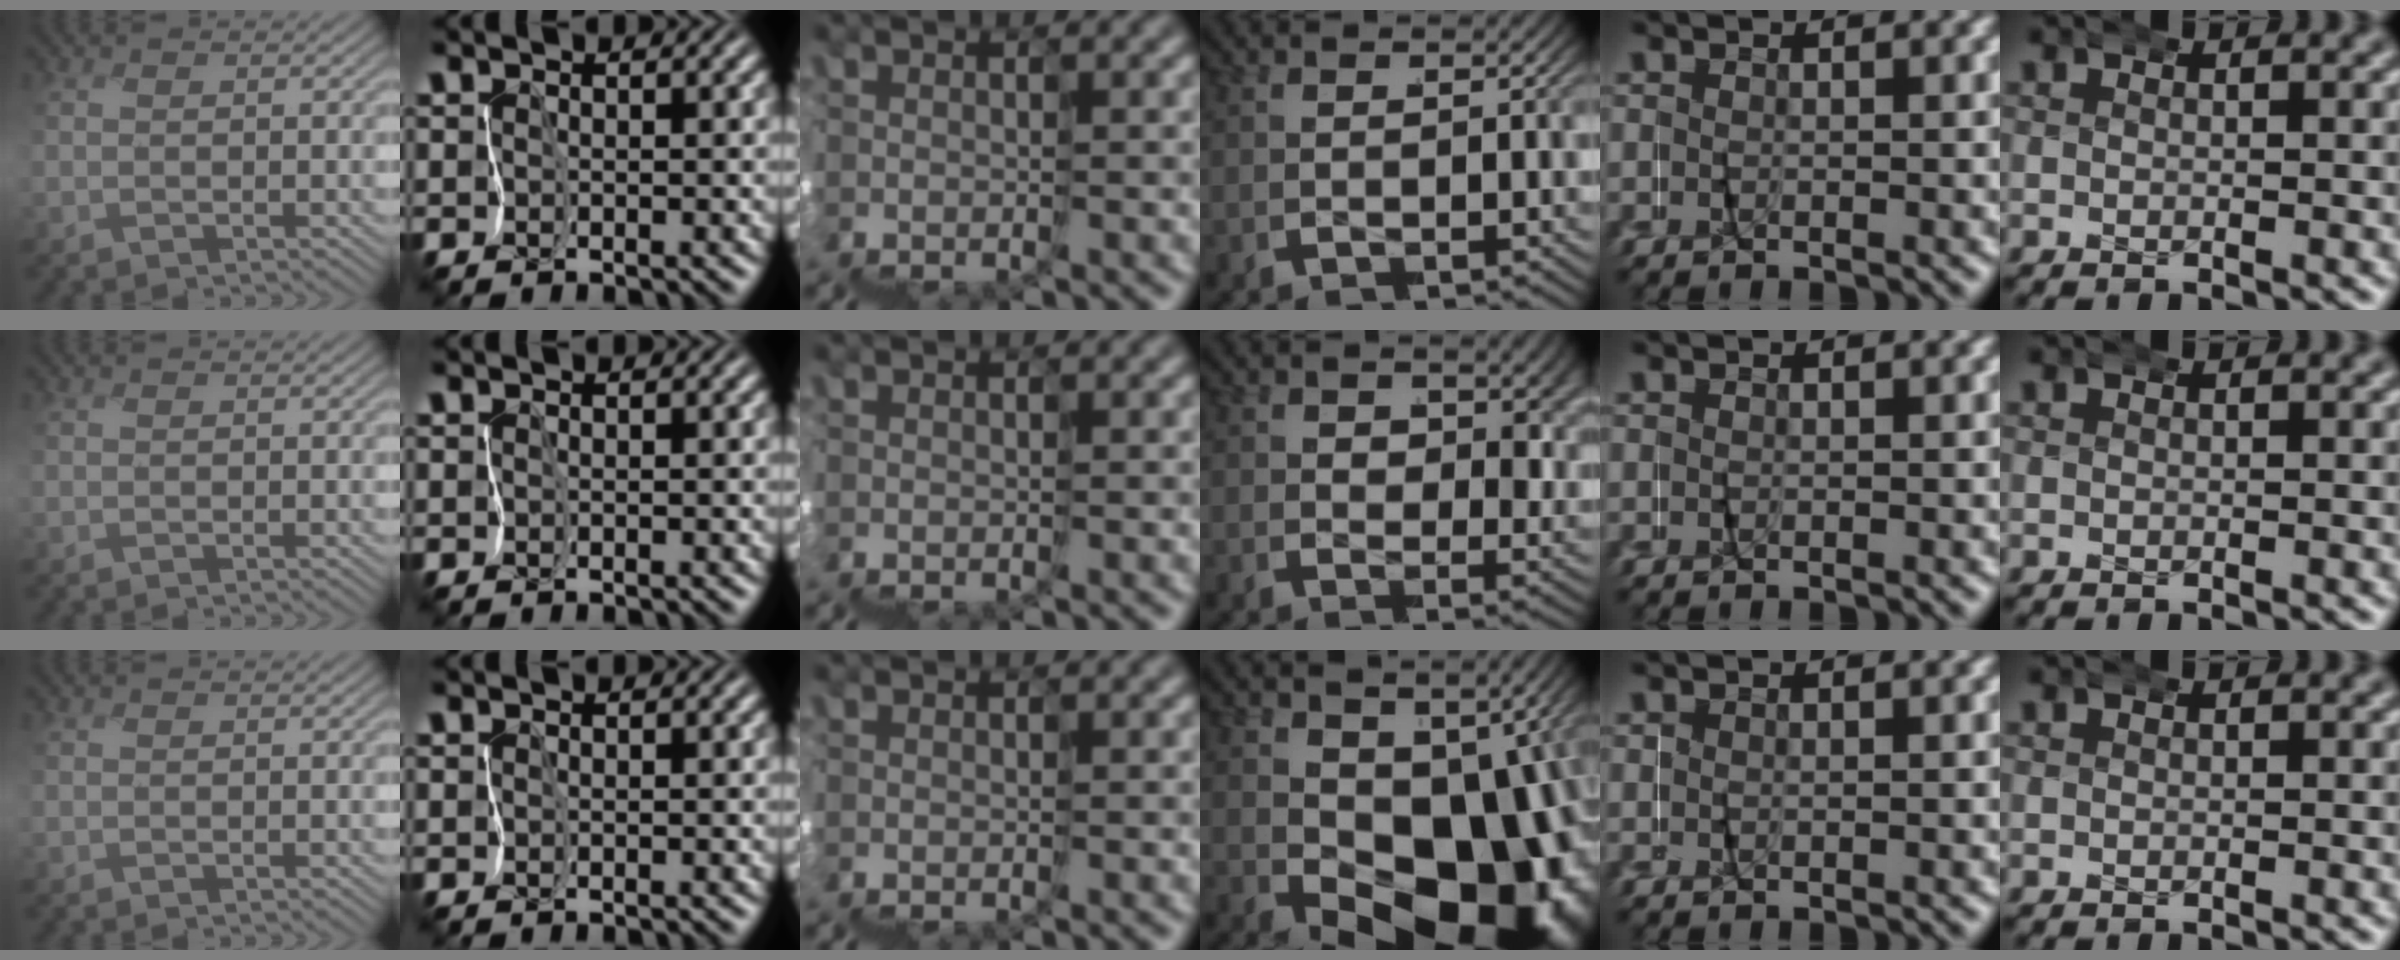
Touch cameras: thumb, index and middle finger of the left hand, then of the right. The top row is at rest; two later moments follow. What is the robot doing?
{"motion": "wrap", "object": "netting"}